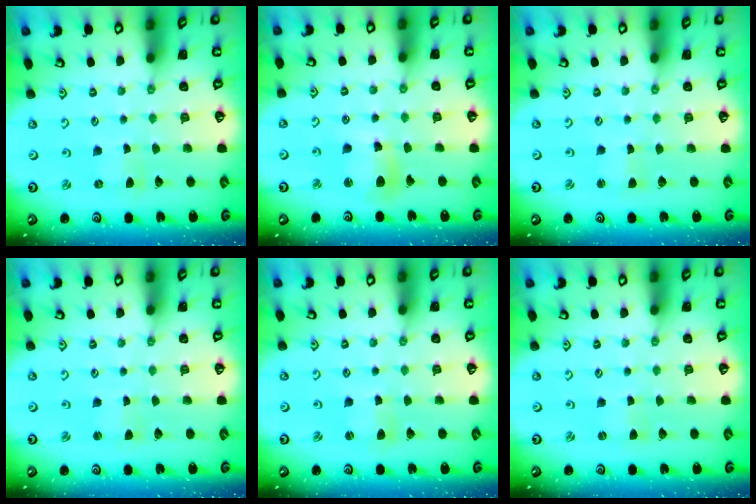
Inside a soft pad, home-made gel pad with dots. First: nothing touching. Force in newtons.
{"total": 10.6, "press": 10.5, "slide": 1.5}
{"total": 0.9, "press": 0.9, "slide": 0.1}
{"total": 1.0, "press": 1.0, "slide": 0.1}
{"total": 2.1, "press": 2.1, "slide": 0.3}
{"total": 0.0}